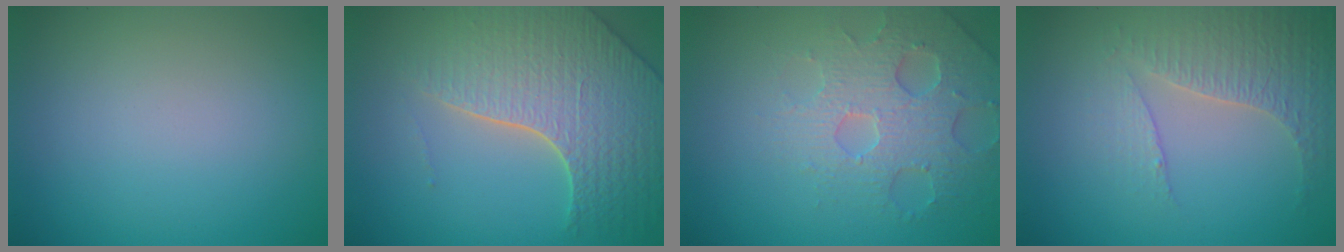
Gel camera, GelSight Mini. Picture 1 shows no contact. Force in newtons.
{"total": 6.6, "press": 5.3, "slide": 3.8}
{"total": 4.1, "press": 4.0, "slide": 0.9}
{"total": 4.3, "press": 3.1, "slide": 2.9}